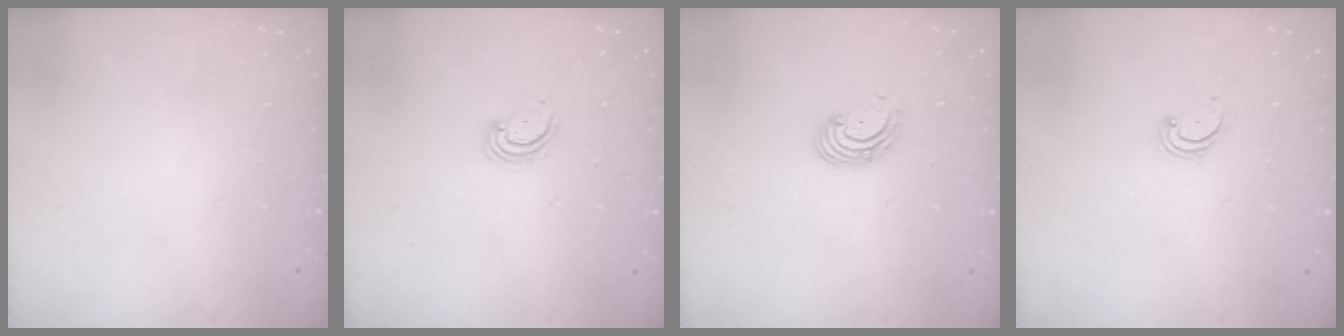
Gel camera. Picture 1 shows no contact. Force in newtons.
{"total": 3.4, "press": 3.4, "slide": 0.3}
{"total": 2.8, "press": 2.8, "slide": 0.2}
{"total": 2.2, "press": 2.2, "slide": 0.2}